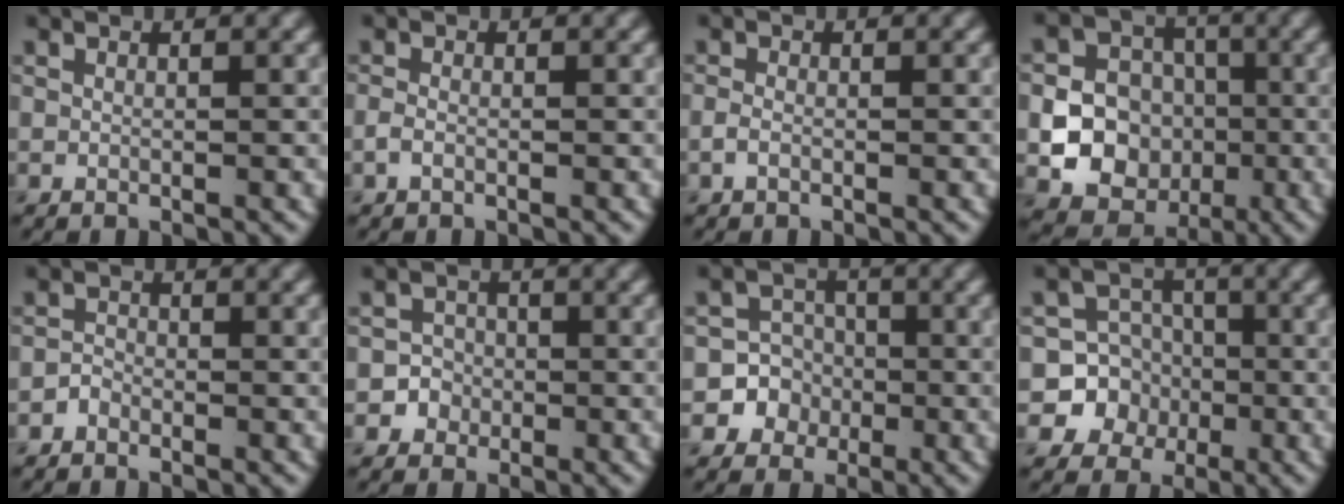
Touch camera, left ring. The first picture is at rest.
{"total": 1.0, "force": [-0.5, 0.5, 0.7], "torque": [-0.017, 0.000, -0.013]}
{"total": 1.0, "force": [-0.5, 0.4, 0.7], "torque": [-0.018, -0.001, -0.013]}
{"total": 11.5, "force": [-2.3, 10.6, 3.9], "torque": [-0.066, -0.018, -0.049]}
{"total": 1.0, "force": [-0.8, 0.6, 0.2], "torque": [-0.001, 0.003, -0.017]}
{"total": 2.3, "force": [-0.9, 2.2, 0.1], "torque": [0.027, 0.005, -0.023]}
{"total": 5.3, "force": [-1.8, 4.9, 0.3], "torque": [0.023, 0.012, -0.048]}
{"total": 6.9, "force": [-2.0, 6.5, 0.8], "torque": [0.008, 0.006, -0.057]}